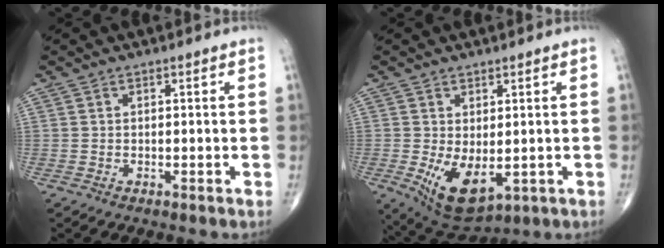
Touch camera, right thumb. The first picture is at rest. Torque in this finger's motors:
{"motor_torque": [0.10, 0.37, 0.63, 0.41, 0.26]}